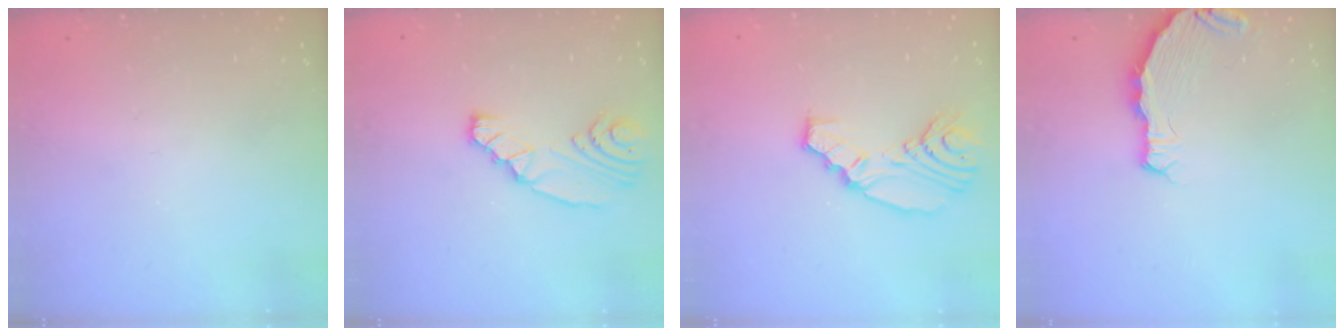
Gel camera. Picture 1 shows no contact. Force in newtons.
{"total": 8.3, "press": 7.4, "slide": 3.8}
{"total": 11.8, "press": 11.2, "slide": 3.6}
{"total": 5.4, "press": 4.8, "slide": 2.5}